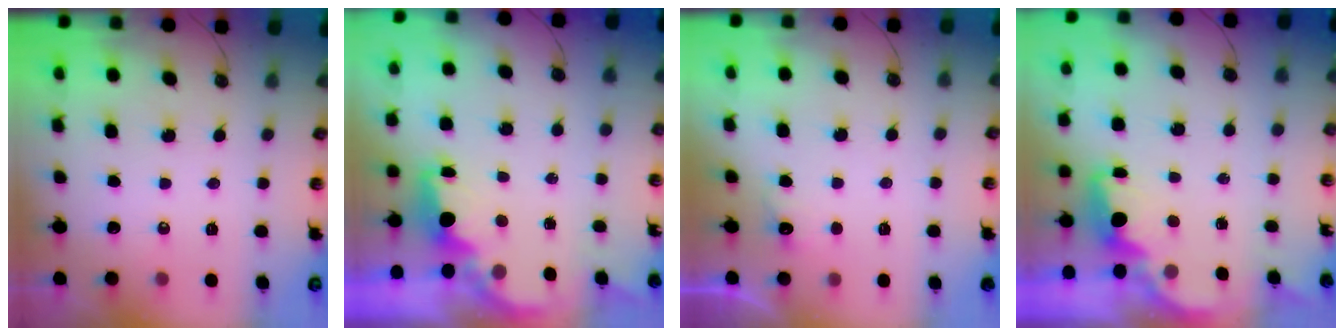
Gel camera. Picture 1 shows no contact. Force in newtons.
{"total": 2.7, "press": 2.6, "slide": 0.9}
{"total": 5.4, "press": 5.4, "slide": 0.8}
{"total": 1.9, "press": 1.8, "slide": 0.5}